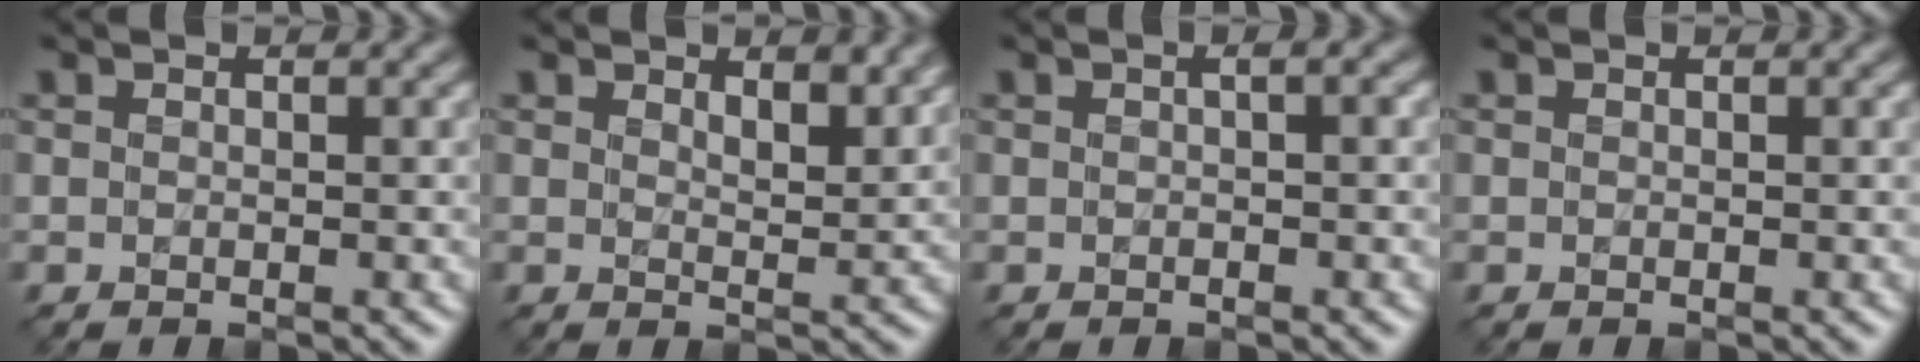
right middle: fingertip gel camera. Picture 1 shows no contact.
{"total": 2.7, "force": [1.9, 0.9, 1.7], "torque": [-0.028, -0.007, 0.033]}
{"total": 1.5, "force": [0.1, 0.4, 1.4], "torque": [-0.018, 0.000, -0.003]}
{"total": 0.0}